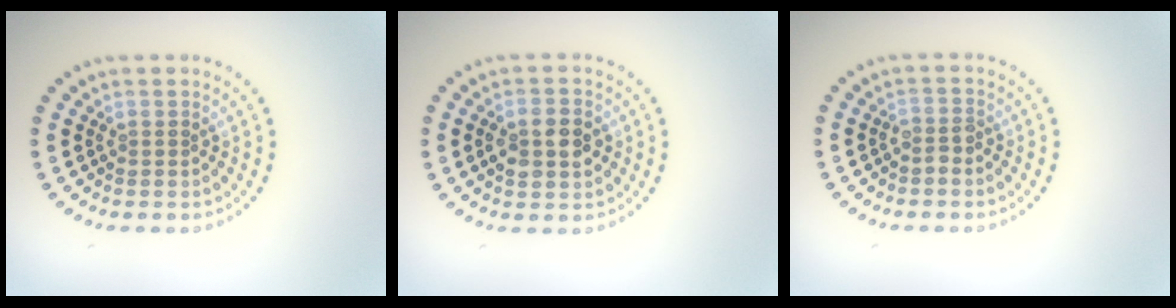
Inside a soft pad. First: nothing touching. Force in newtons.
{"total": 3.8, "press": 3.7, "slide": 0.3}
{"total": 1.2, "press": 1.0, "slide": 0.7}